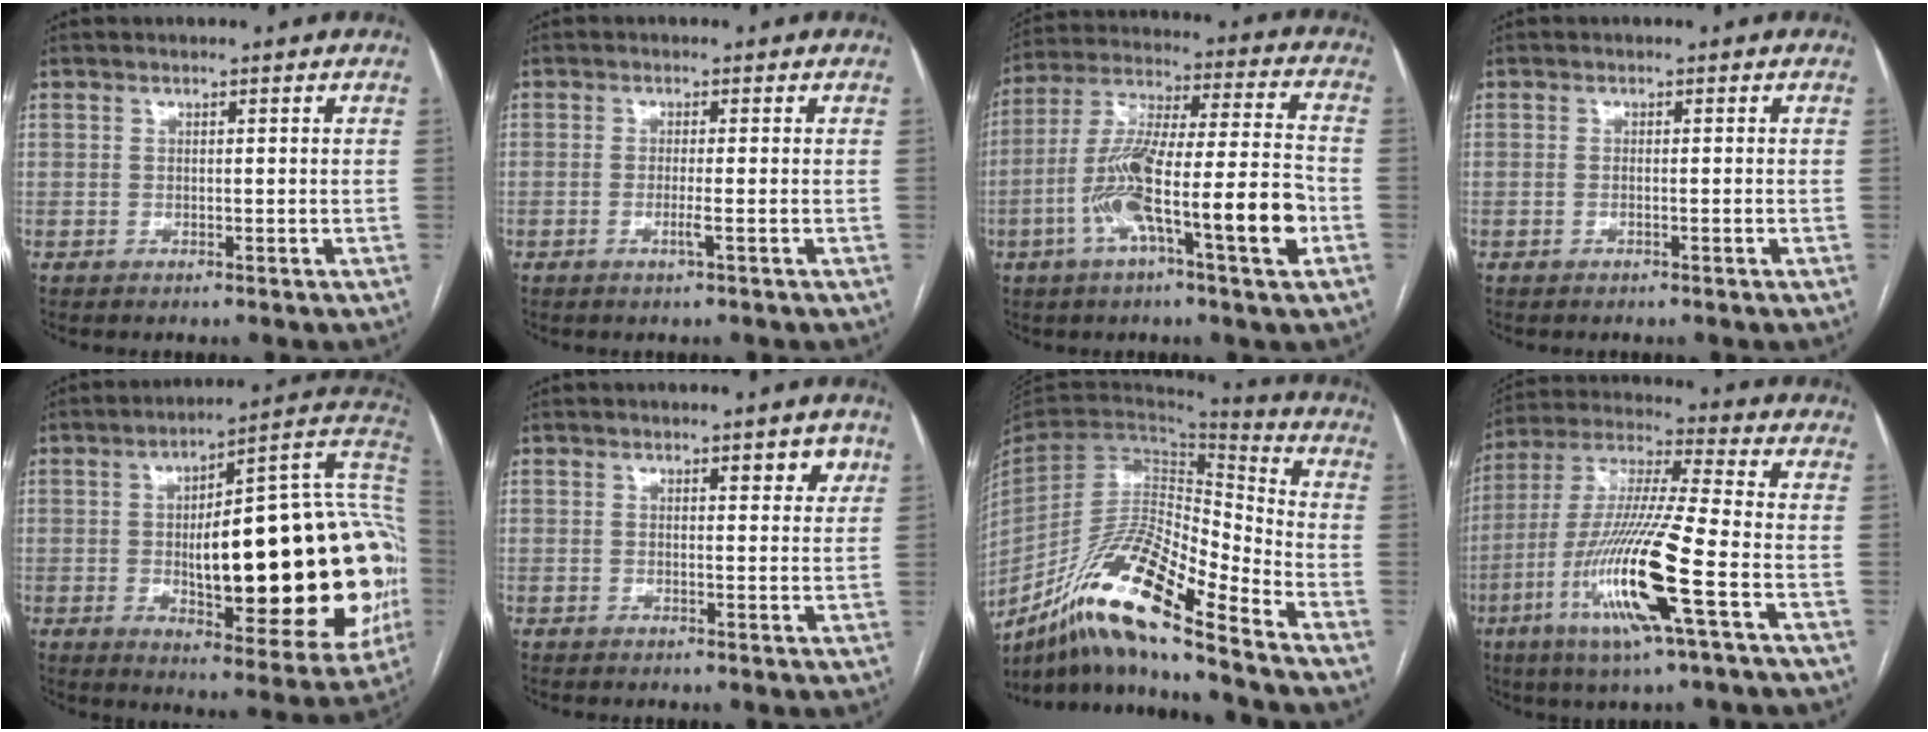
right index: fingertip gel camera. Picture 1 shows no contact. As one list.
[{"total": 1.7, "force": [-0.6, -0.3, 1.5], "torque": [-0.030, -0.004, -0.012]}, {"total": 18.4, "force": [-5.9, 1.6, 17.3], "torque": [-0.310, 0.006, -0.101]}, {"total": 0.7, "force": [-0.2, 0.1, 0.7], "torque": [-0.012, 0.000, -0.001]}, {"total": 33.6, "force": [-1.8, 8.9, 32.4], "torque": [-0.371, 0.034, -0.014]}, {"total": 3.5, "force": [2.1, 1.1, 2.6], "torque": [-0.027, -0.003, 0.025]}, {"total": 19.0, "force": [-13.1, 1.8, 13.7], "torque": [-0.272, -0.012, -0.240]}, {"total": 17.6, "force": [-6.2, 0.2, 16.4], "torque": [-0.336, -0.019, -0.120]}]